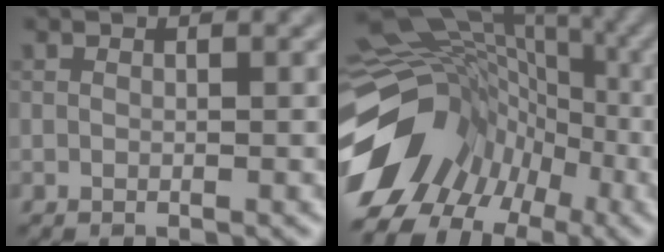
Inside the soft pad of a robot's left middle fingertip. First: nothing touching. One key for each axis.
{"total": 17.8, "fx": -8.0, "fy": 13.4, "fz": 8.5, "tx": -0.155, "ty": -0.013, "tz": -0.112}